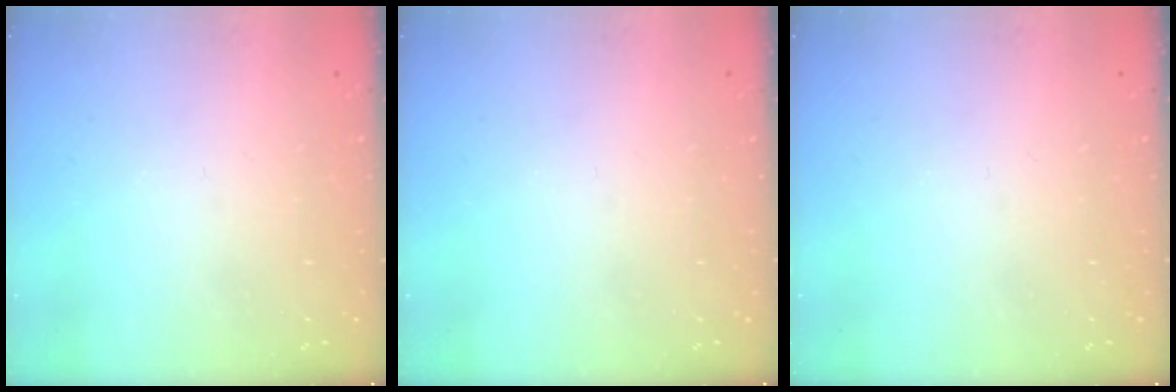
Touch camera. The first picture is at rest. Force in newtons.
{"total": 0.0}
{"total": 0.0}